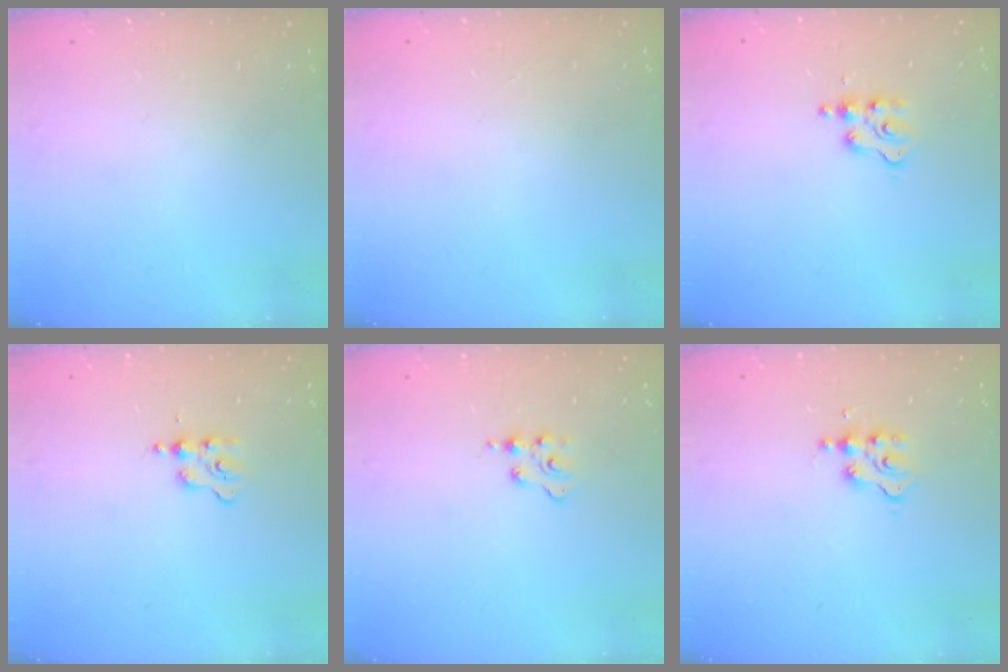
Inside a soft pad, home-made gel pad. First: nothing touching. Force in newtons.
{"total": 0.7, "press": 0.7, "slide": 0.2}
{"total": 3.9, "press": 3.8, "slide": 0.6}
{"total": 1.7, "press": 1.7, "slide": 0.3}
{"total": 2.5, "press": 2.5, "slide": 0.4}
{"total": 2.9, "press": 2.9, "slide": 0.4}